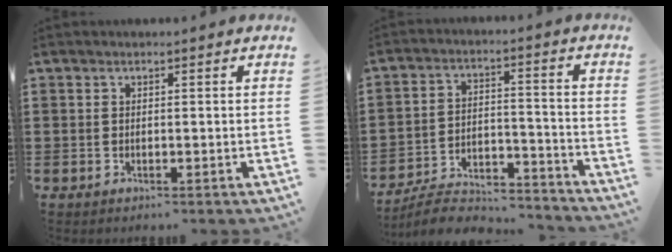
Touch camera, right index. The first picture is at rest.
{"total": 6.6, "force": [-6.2, 1.1, 1.9], "torque": [-0.040, 0.006, -0.123]}